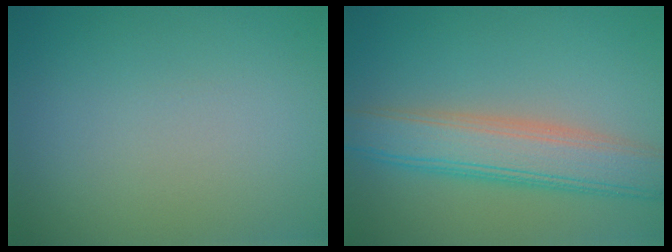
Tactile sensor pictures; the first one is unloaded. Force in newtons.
{"total": 6.5, "press": 6.5, "slide": 0.1}